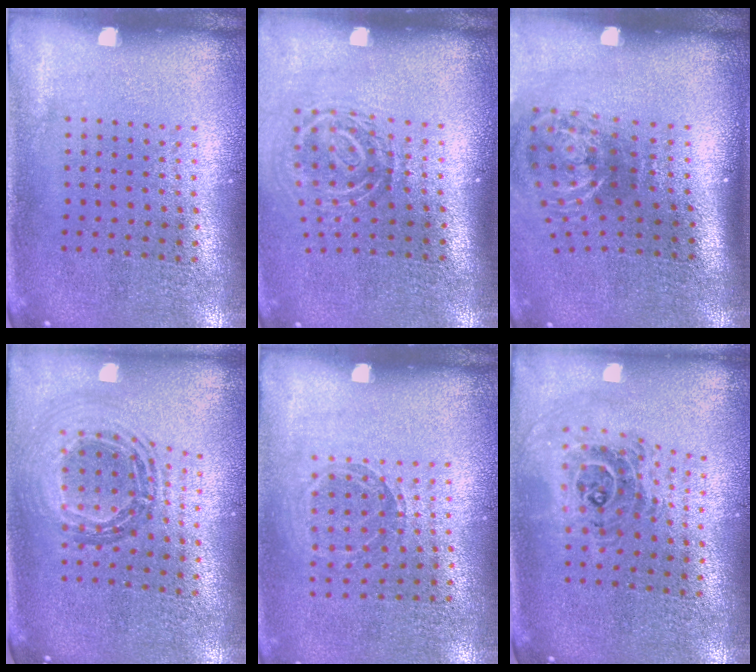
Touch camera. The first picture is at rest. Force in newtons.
{"total": 1.8, "press": 1.2, "slide": 1.4}
{"total": 2.1, "press": 1.3, "slide": 1.7}
{"total": 0.9, "press": 0.9, "slide": 0.2}
{"total": 0.9, "press": 0.9, "slide": 0.1}
{"total": 1.0, "press": 1.0, "slide": 0.3}